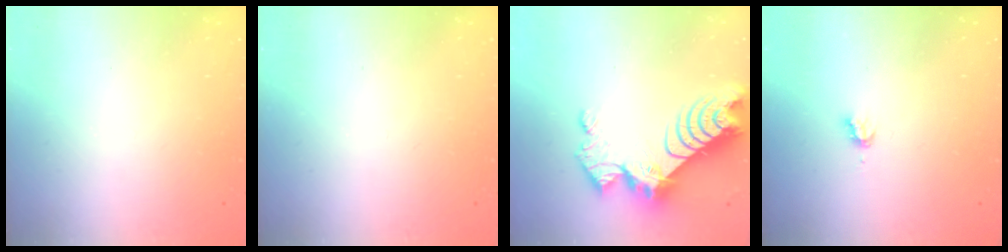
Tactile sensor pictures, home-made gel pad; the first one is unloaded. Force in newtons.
{"total": 0.0}
{"total": 14.7, "press": 14.6, "slide": 1.2}
{"total": 2.8, "press": 2.8, "slide": 0.3}